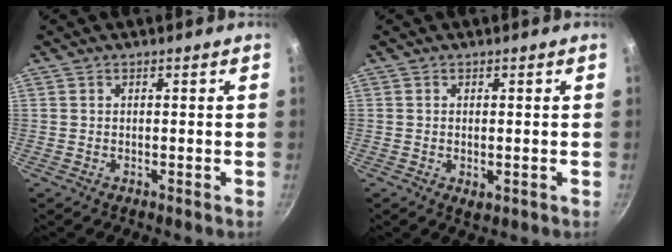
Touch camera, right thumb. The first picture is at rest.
{"total": 1.9, "force": [-0.2, 1.2, 1.5], "torque": [-0.022, -0.005, -0.001]}